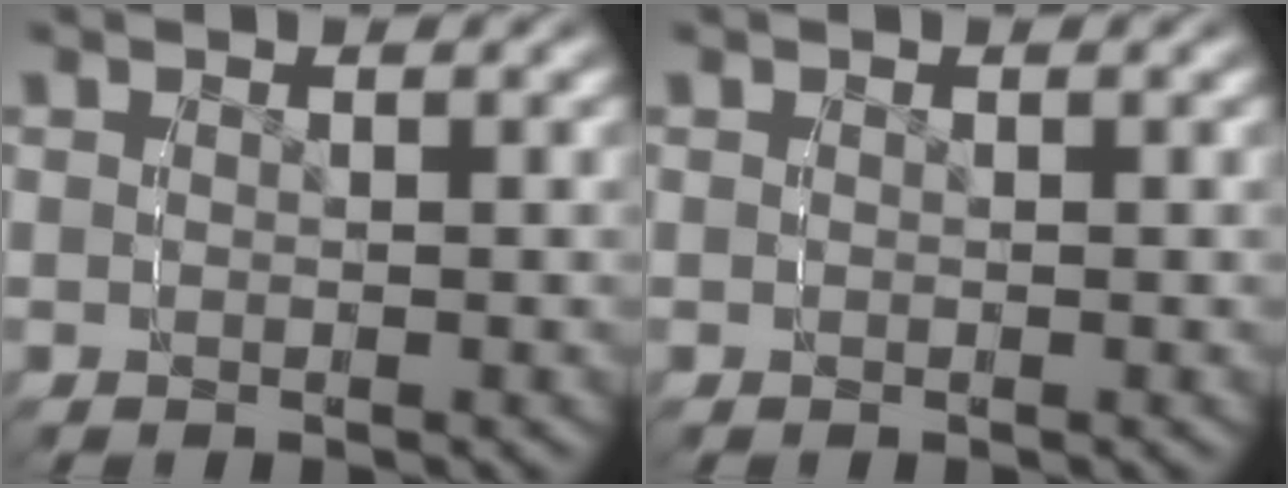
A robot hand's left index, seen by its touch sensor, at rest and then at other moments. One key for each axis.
{"total": 0.0}